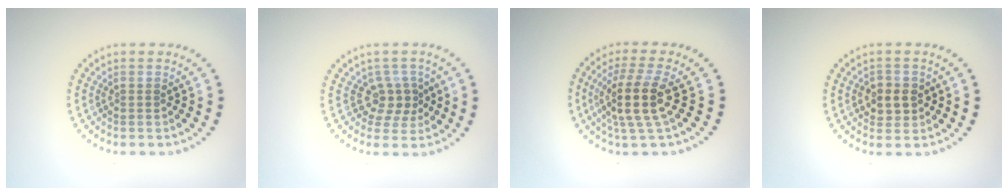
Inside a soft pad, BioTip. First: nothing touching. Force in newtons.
{"total": 2.3, "press": 1.7, "slide": 1.5}
{"total": 4.3, "press": 3.5, "slide": 2.4}
{"total": 2.5, "press": 2.4, "slide": 0.6}